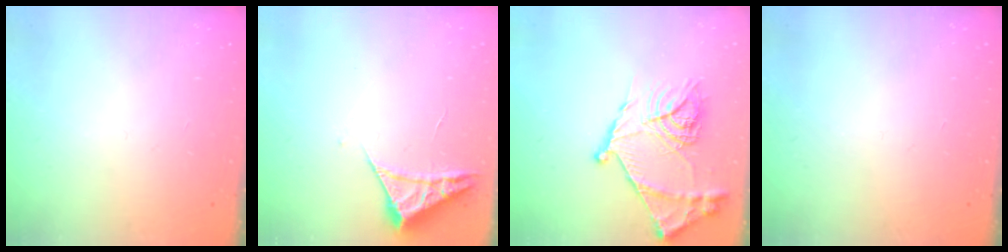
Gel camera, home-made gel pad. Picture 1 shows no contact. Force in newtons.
{"total": 4.2, "press": 4.2, "slide": 0.5}
{"total": 18.9, "press": 18.8, "slide": 1.8}
{"total": 0.0}